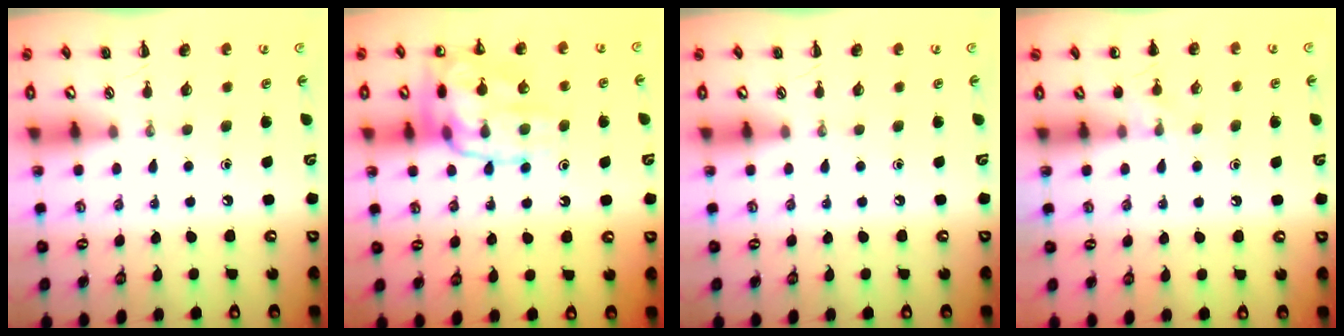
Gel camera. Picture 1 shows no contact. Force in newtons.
{"total": 17.4, "press": 17.4, "slide": 1.2}
{"total": 0.0}
{"total": 5.9, "press": 5.5, "slide": 2.0}